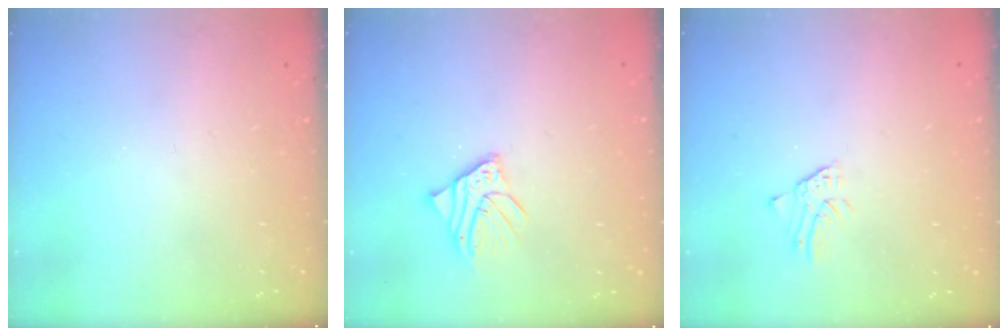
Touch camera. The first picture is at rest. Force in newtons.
{"total": 5.8, "press": 5.8, "slide": 0.7}
{"total": 1.2, "press": 1.2, "slide": 0.2}